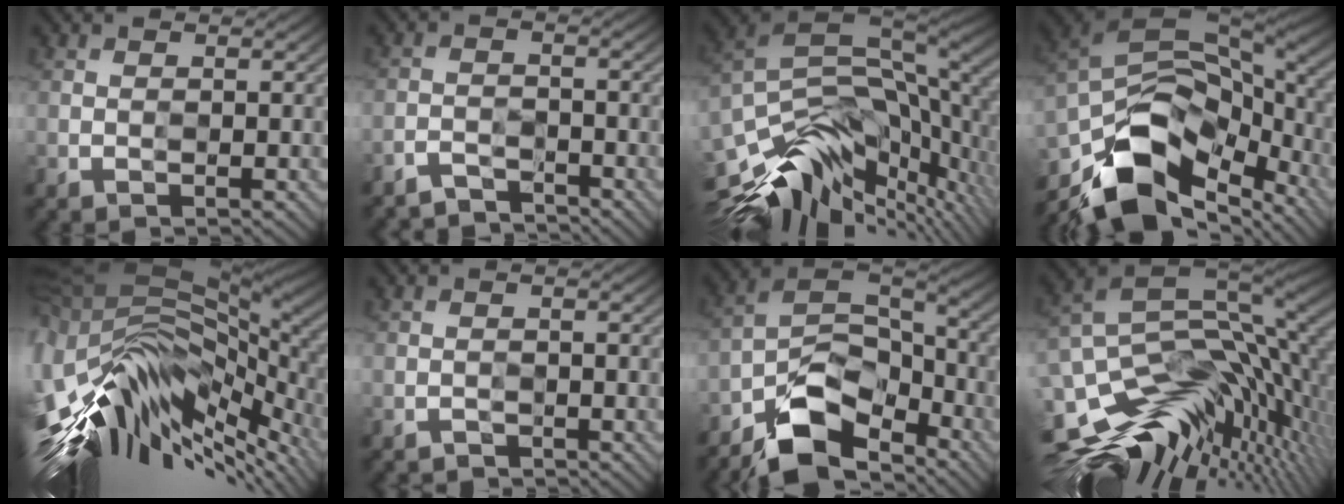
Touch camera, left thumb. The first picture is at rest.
{"total": 2.9, "force": [-2.6, 0.0, -1.1], "torque": [0.026, 0.005, -0.058]}
{"total": 15.0, "force": [-6.0, 8.0, 11.1], "torque": [-0.225, -0.031, -0.096]}
{"total": 14.4, "force": [-8.3, 7.7, 8.9], "torque": [-0.188, -0.018, -0.141]}
{"total": 15.3, "force": [-2.7, 6.2, 13.7], "torque": [-0.285, -0.021, -0.031]}
{"total": 1.4, "force": [-1.1, 0.0, -0.9], "torque": [0.019, 0.003, -0.021]}
{"total": 10.7, "force": [-8.2, 4.5, 5.2], "torque": [-0.089, 0.002, -0.170]}
{"total": 15.4, "force": [-3.3, 9.3, 11.8], "torque": [-0.241, -0.019, -0.045]}